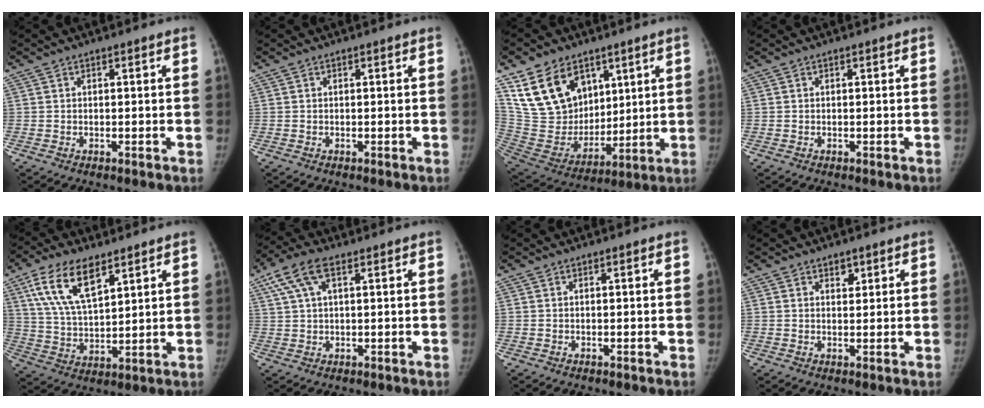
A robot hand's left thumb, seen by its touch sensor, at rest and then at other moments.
{"total": 0.0}
{"total": 18.7, "force": [10.0, 12.7, 9.5], "torque": [-0.140, -0.039, 0.209]}
{"total": 0.0}
{"total": 13.3, "force": [7.2, 5.9, 9.5], "torque": [-0.166, -0.022, 0.143]}
{"total": 7.3, "force": [3.3, 3.3, 5.6], "torque": [-0.126, 0.017, 0.065]}
{"total": 0.0}
{"total": 2.0, "force": [1.3, 1.2, 0.8], "torque": [0.001, -0.007, 0.019]}